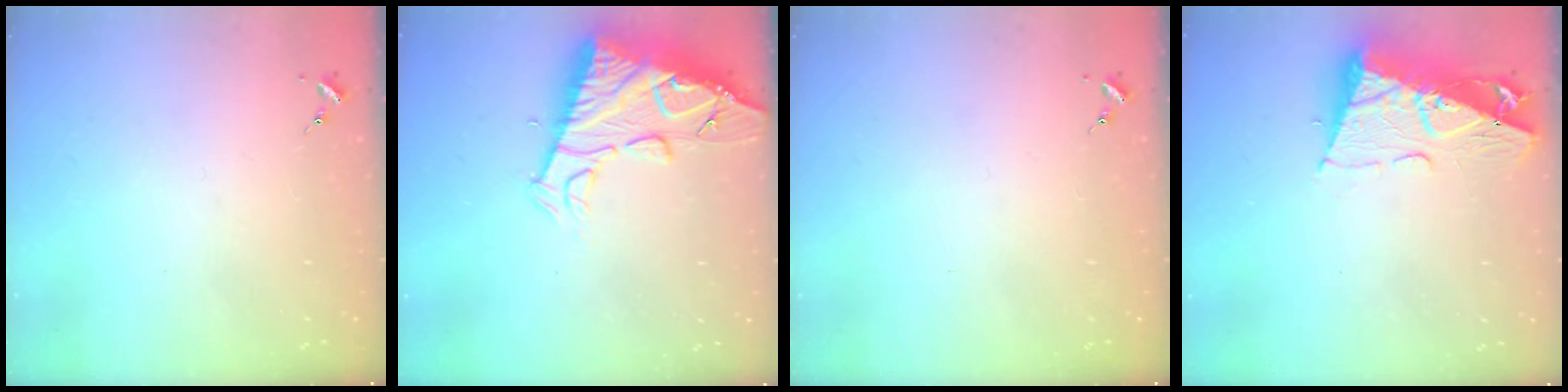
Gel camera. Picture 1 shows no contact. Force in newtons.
{"total": 15.0, "press": 14.9, "slide": 1.4}
{"total": 0.0}
{"total": 12.5, "press": 12.4, "slide": 1.3}